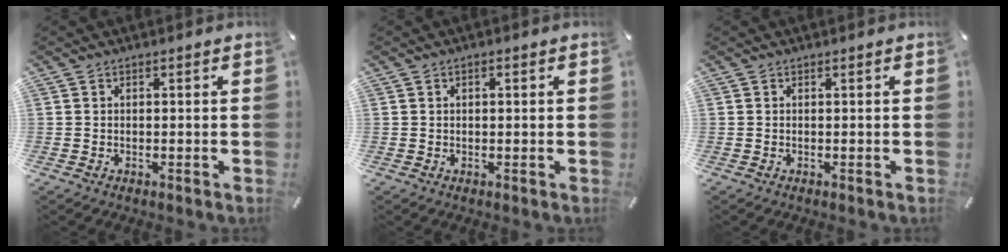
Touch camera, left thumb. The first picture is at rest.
{"total": 1.0, "force": [0.2, 0.6, 0.8], "torque": [-0.015, 0.005, 0.002]}
{"total": 0.0}